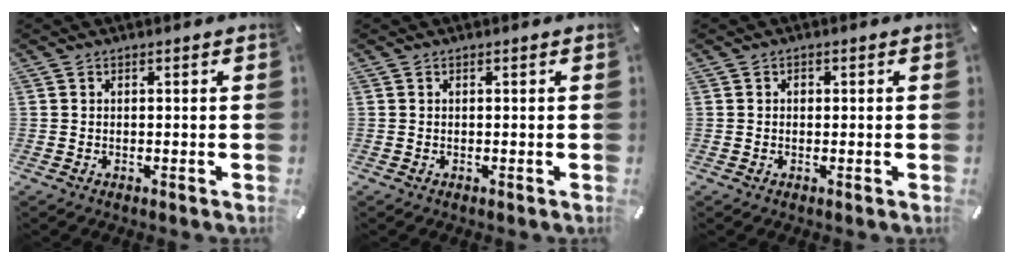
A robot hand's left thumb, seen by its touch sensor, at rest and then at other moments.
{"total": 0.0}
{"total": 0.9, "force": [0.0, 0.8, 0.5], "torque": [-0.010, 0.005, -0.002]}